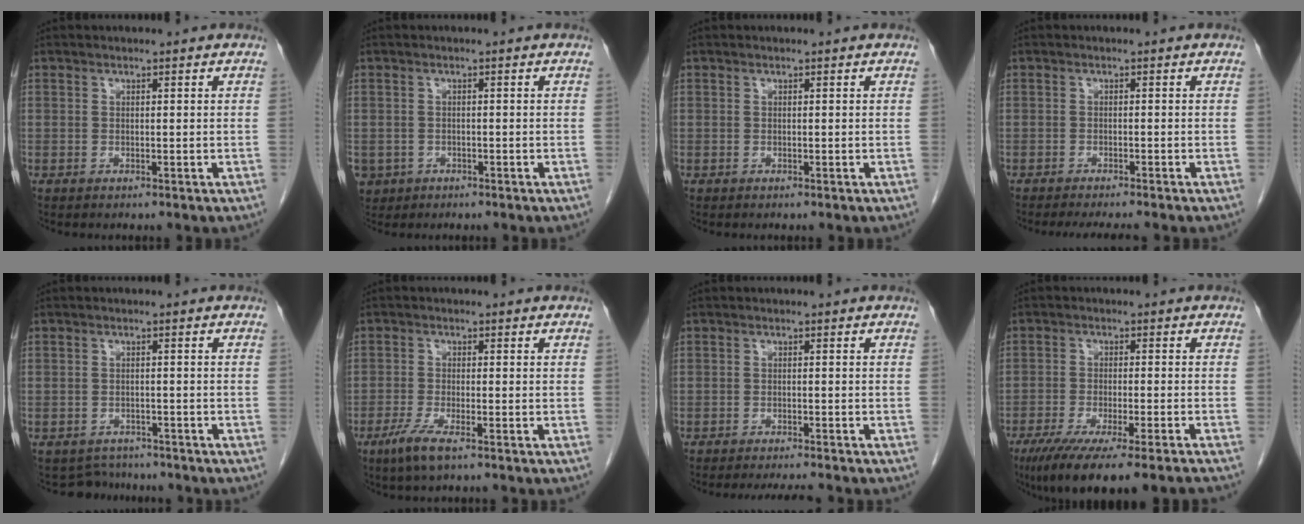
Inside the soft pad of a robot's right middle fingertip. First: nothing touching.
{"total": 3.9, "force": [-1.9, 3.3, 0.8], "torque": [-0.018, 0.001, -0.028]}
{"total": 0.0}
{"total": 5.7, "force": [-4.9, 0.5, 2.8], "torque": [-0.030, -0.009, -0.071]}
{"total": 3.6, "force": [-3.2, 1.4, -0.9], "torque": [0.011, 0.007, -0.048]}
{"total": 4.2, "force": [-2.6, 0.5, 3.2], "torque": [-0.073, -0.012, -0.051]}
{"total": 5.3, "force": [-4.8, 0.1, 2.1], "torque": [-0.024, -0.010, -0.070]}
{"total": 14.6, "force": [-11.6, 0.4, 8.9], "torque": [-0.118, -0.038, -0.179]}